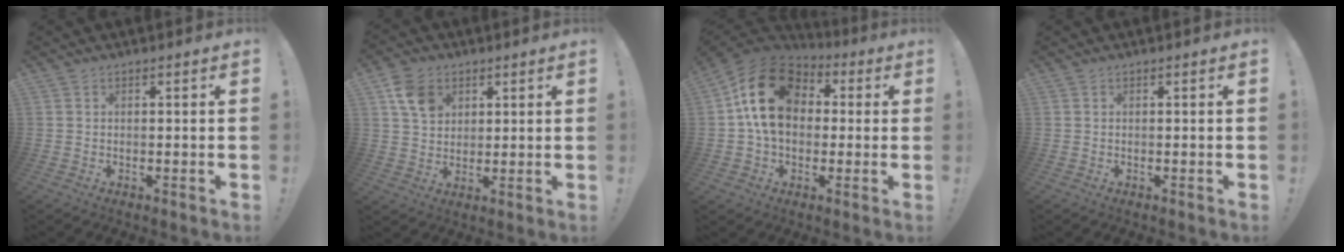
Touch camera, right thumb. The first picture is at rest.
{"total": 8.8, "force": [4.2, 6.8, 3.8], "torque": [-0.064, -0.007, 0.086]}
{"total": 19.1, "force": [3.6, 14.0, 12.5], "torque": [-0.207, 0.015, 0.071]}
{"total": 0.0}